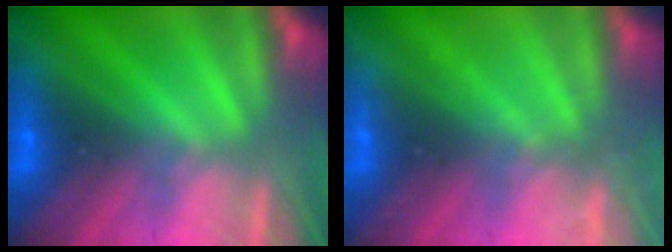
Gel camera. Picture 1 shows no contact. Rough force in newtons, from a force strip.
{"total": 2.2}